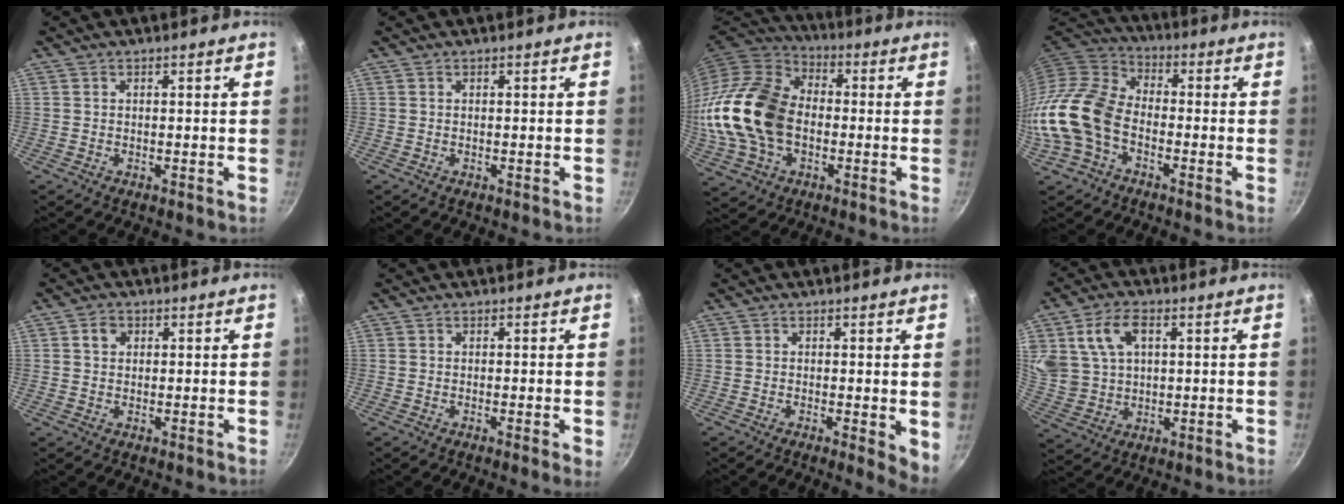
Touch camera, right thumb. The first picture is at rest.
{"total": 0.0}
{"total": 20.7, "force": [-1.7, 14.6, 14.6], "torque": [-0.275, 0.033, -0.035]}
{"total": 13.8, "force": [-4.2, 9.5, 9.1], "torque": [-0.159, 0.041, -0.101]}
{"total": 2.5, "force": [0.7, 2.0, 1.3], "torque": [-0.012, 0.003, 0.009]}
{"total": 1.4, "force": [-0.2, 0.1, 1.4], "torque": [-0.022, -0.006, -0.007]}
{"total": 3.9, "force": [-0.2, 1.4, 3.6], "torque": [-0.045, -0.011, -0.003]}
{"total": 11.6, "force": [3.7, 8.1, 7.4], "torque": [-0.131, -0.005, 0.077]}